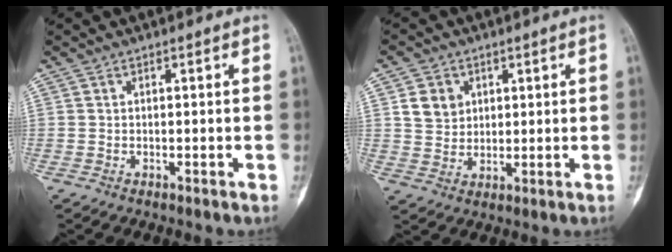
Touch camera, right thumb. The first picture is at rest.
{"total": 5.6, "force": [2.1, 4.8, 2.1], "torque": [-0.009, -0.006, 0.039]}